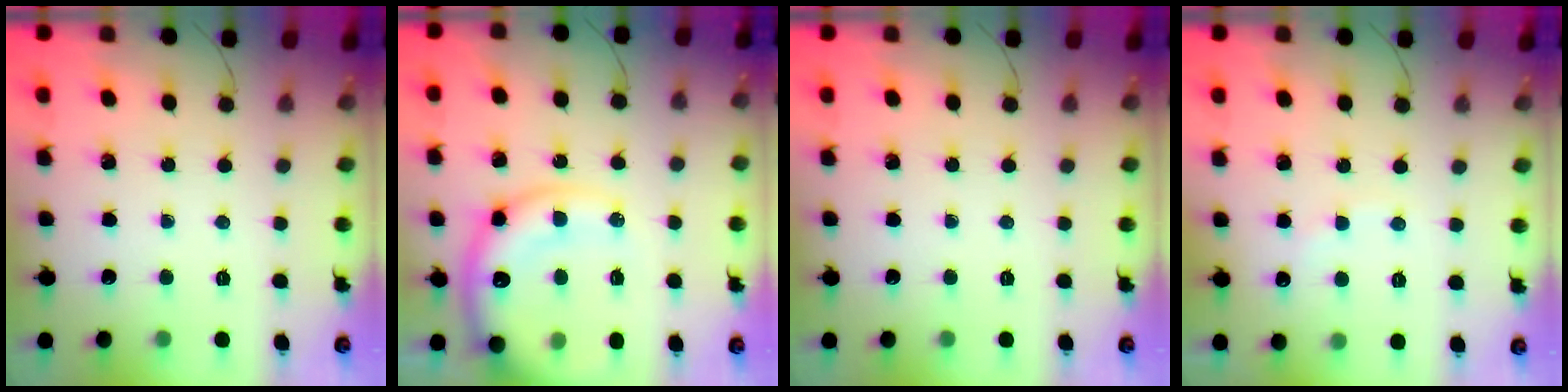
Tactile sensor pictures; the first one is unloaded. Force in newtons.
{"total": 16.5, "press": 16.1, "slide": 3.3}
{"total": 0.0}
{"total": 5.6, "press": 5.5, "slide": 1.1}